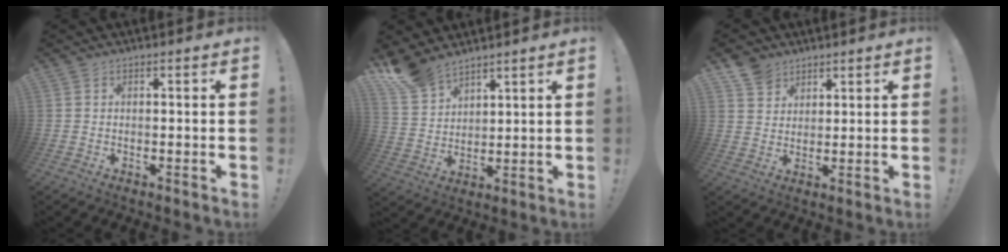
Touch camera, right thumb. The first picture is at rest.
{"total": 10.1, "force": [8.4, 4.9, 2.7], "torque": [-0.056, -0.058, 0.165]}
{"total": 6.5, "force": [4.8, 4.3, 1.0], "torque": [-0.011, -0.030, 0.092]}